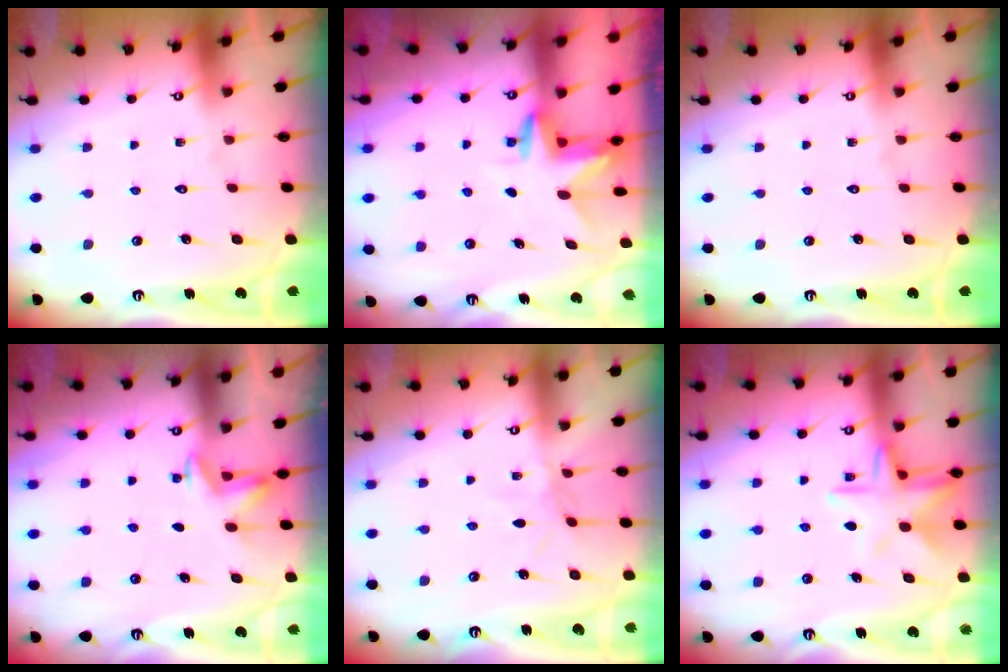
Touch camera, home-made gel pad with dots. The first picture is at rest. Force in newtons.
{"total": 3.1, "press": 3.1, "slide": 0.3}
{"total": 0.0}
{"total": 3.2, "press": 3.1, "slide": 0.7}
{"total": 2.7, "press": 2.6, "slide": 0.3}
{"total": 10.7, "press": 10.6, "slide": 0.9}